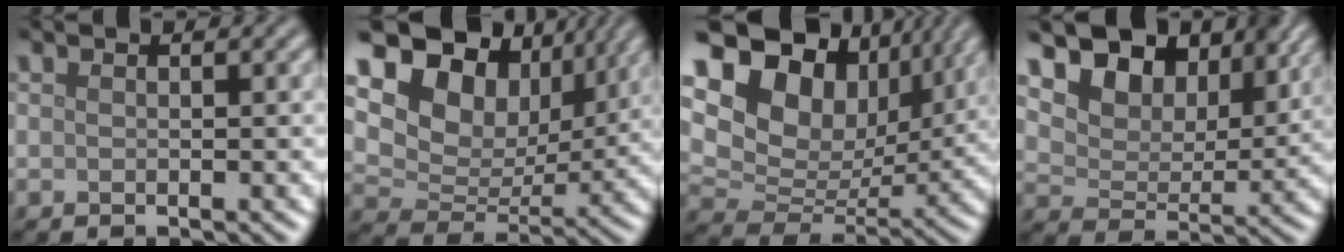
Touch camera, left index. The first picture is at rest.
{"total": 12.6, "force": [6.6, 8.4, 6.8], "torque": [-0.139, 0.021, 0.109]}
{"total": 15.5, "force": [7.3, 10.6, 8.7], "torque": [-0.178, 0.032, 0.133]}
{"total": 9.9, "force": [6.5, 5.5, 5.0], "torque": [-0.097, 0.000, 0.094]}